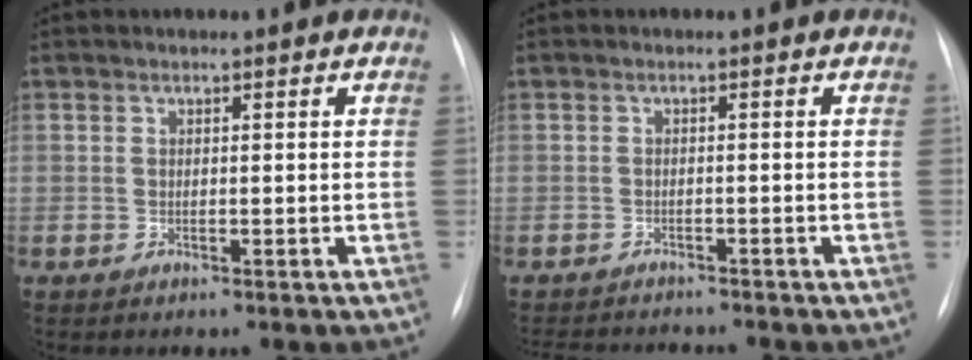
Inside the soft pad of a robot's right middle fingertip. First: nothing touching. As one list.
[{"total": 7.5, "force": [-7.2, 1.1, 2.0], "torque": [-0.024, -0.001, -0.100]}]